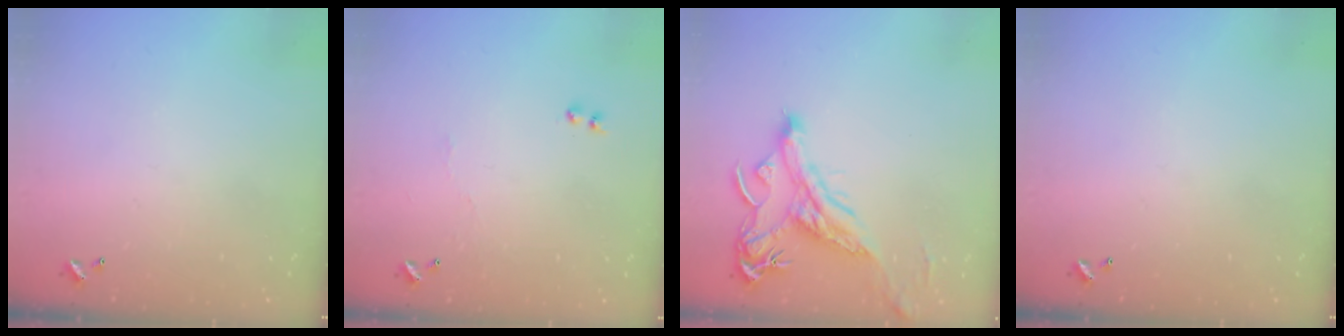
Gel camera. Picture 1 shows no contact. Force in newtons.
{"total": 3.0, "press": 2.9, "slide": 0.6}
{"total": 1.4, "press": 0.8, "slide": 1.1}
{"total": 0.0}